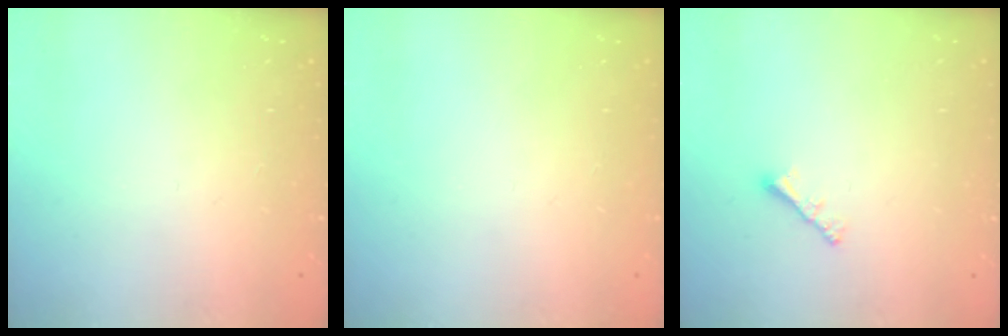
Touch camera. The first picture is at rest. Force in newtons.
{"total": 0.0}
{"total": 2.0, "press": 2.0, "slide": 0.5}